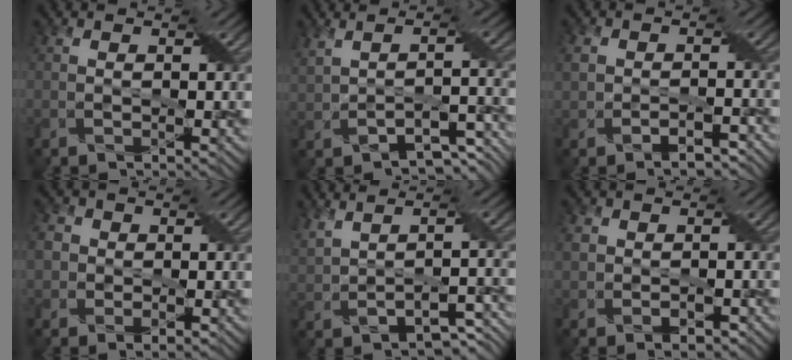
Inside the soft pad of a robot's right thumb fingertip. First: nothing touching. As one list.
[{"total": 5.7, "force": [-1.4, 2.1, 5.1], "torque": [-0.094, -0.003, -0.019]}, {"total": 4.4, "force": [-2.2, 2.9, 2.6], "torque": [-0.042, -0.009, -0.038]}, {"total": 5.6, "force": [-0.3, 4.9, 2.7], "torque": [-0.064, 0.008, -0.018]}, {"total": 6.4, "force": [1.0, 2.5, 5.9], "torque": [-0.124, -0.003, 0.033]}, {"total": 3.4, "force": [-0.4, 2.8, 1.8], "torque": [-0.042, -0.006, -0.002]}]